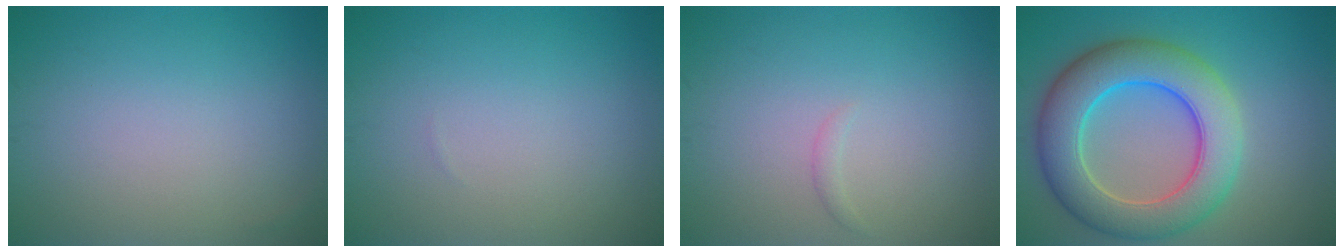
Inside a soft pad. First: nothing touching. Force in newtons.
{"total": 0.0}
{"total": 0.6, "press": 0.6, "slide": 0.1}
{"total": 9.3, "press": 9.3, "slide": 0.3}